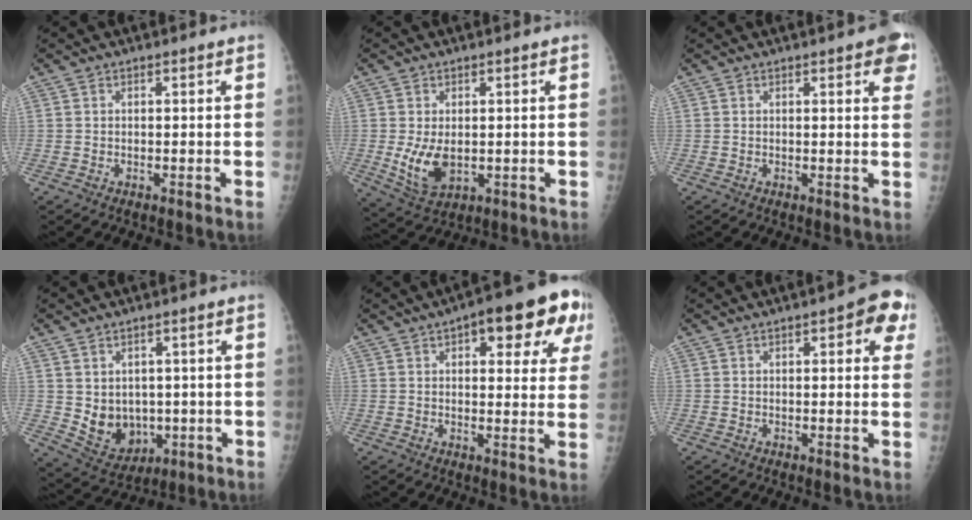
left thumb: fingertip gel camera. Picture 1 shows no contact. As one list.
[{"total": 7.1, "force": [-0.5, 4.4, 5.5], "torque": [-0.098, -0.014, 0.005]}, {"total": 5.5, "force": [2.7, 1.5, 4.6], "torque": [-0.037, -0.004, 0.025]}, {"total": 8.5, "force": [-0.3, 7.0, 4.8], "torque": [-0.048, -0.010, 0.024]}, {"total": 15.7, "force": [6.9, 6.1, 12.7], "torque": [-0.123, -0.001, 0.078]}, {"total": 7.2, "force": [3.0, 2.6, 6.0], "torque": [-0.045, -0.001, 0.026]}]